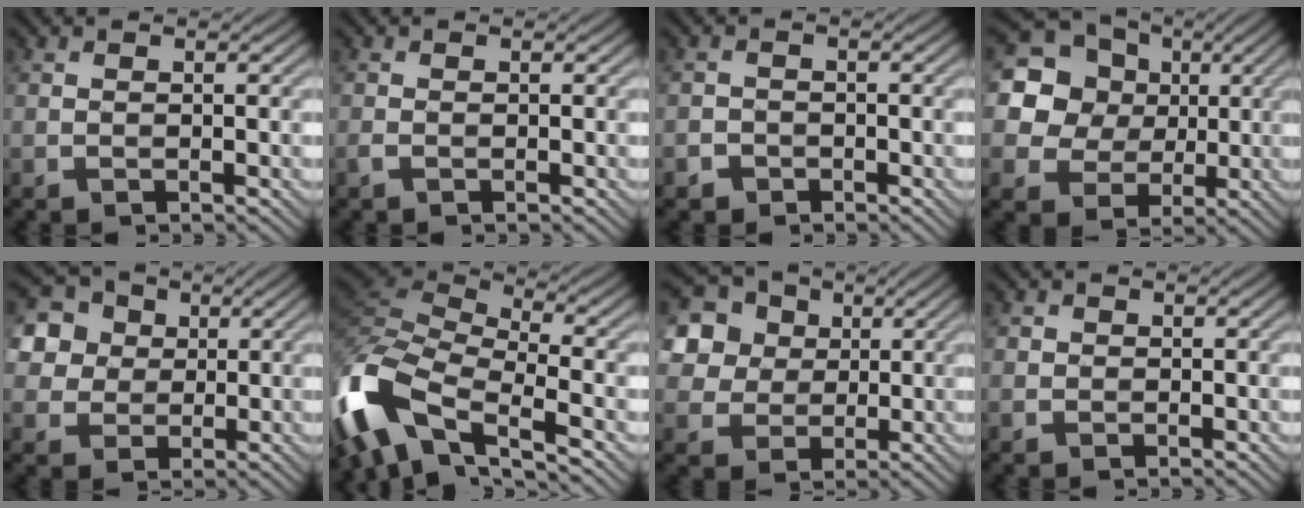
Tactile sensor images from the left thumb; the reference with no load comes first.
{"total": 0.8, "force": [-0.4, 0.2, 0.6], "torque": [-0.018, 0.002, -0.009]}
{"total": 1.6, "force": [-1.1, 1.2, 0.0], "torque": [0.007, 0.004, -0.021]}
{"total": 19.2, "force": [6.0, 17.1, 6.3], "torque": [-0.213, 0.029, 0.106]}
{"total": 9.1, "force": [2.9, 8.0, 3.4], "torque": [-0.125, 0.024, 0.058]}
{"total": 13.9, "force": [-7.4, 6.3, 9.9], "torque": [-0.252, -0.004, -0.151]}
{"total": 13.1, "force": [4.8, 11.0, 5.1], "torque": [-0.188, 0.023, 0.108]}
{"total": 1.3, "force": [0.1, 1.3, 0.2], "torque": [-0.006, -0.001, 0.000]}